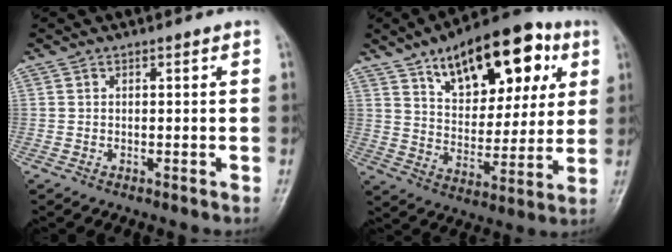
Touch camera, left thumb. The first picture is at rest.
{"total": 21.8, "force": [10.3, 11.1, 15.7], "torque": [-0.185, -0.021, 0.162]}